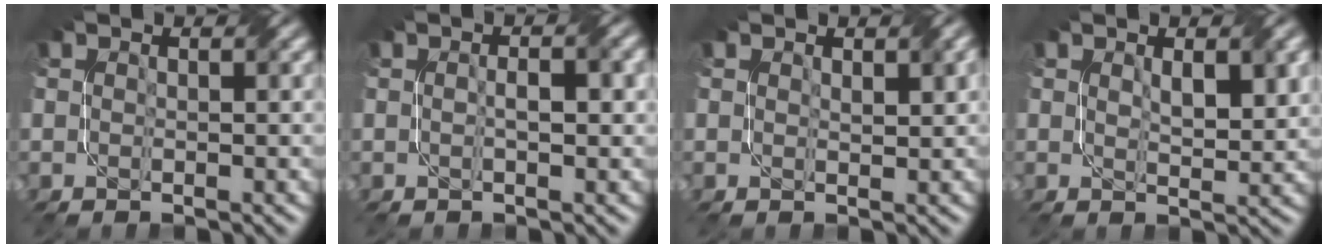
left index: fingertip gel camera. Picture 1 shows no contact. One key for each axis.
{"total": 2.2, "fx": 0.1, "fy": 0.6, "fz": 2.1, "tx": -0.031, "ty": 0.000, "tz": -0.001}
{"total": 1.3, "fx": 0.8, "fy": 0.4, "fz": 0.9, "tx": -0.012, "ty": -0.001, "tz": 0.016}
{"total": 3.0, "fx": 1.0, "fy": 1.1, "fz": 2.6, "tx": -0.045, "ty": -0.003, "tz": 0.023}